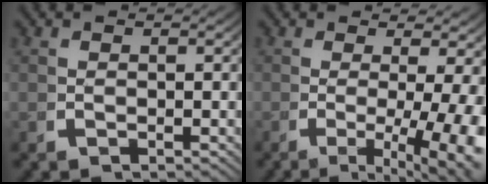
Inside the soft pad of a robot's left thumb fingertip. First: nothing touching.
{"total": 8.1, "force": [-2.1, 3.2, 7.1], "torque": [-0.112, -0.031, -0.019]}